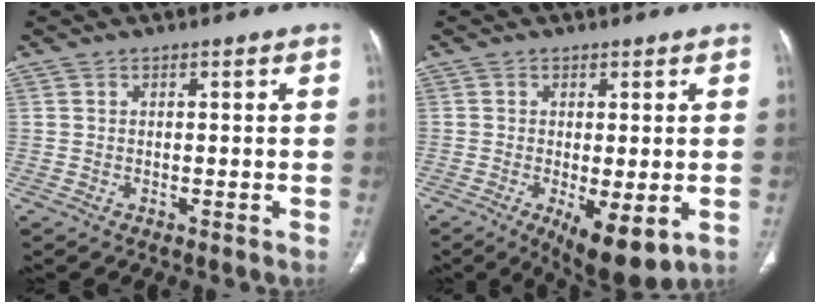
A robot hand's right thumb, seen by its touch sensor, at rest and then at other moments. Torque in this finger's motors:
{"motor_torque": [0.04, 0.31, -0.25, -0.04, 0.05]}